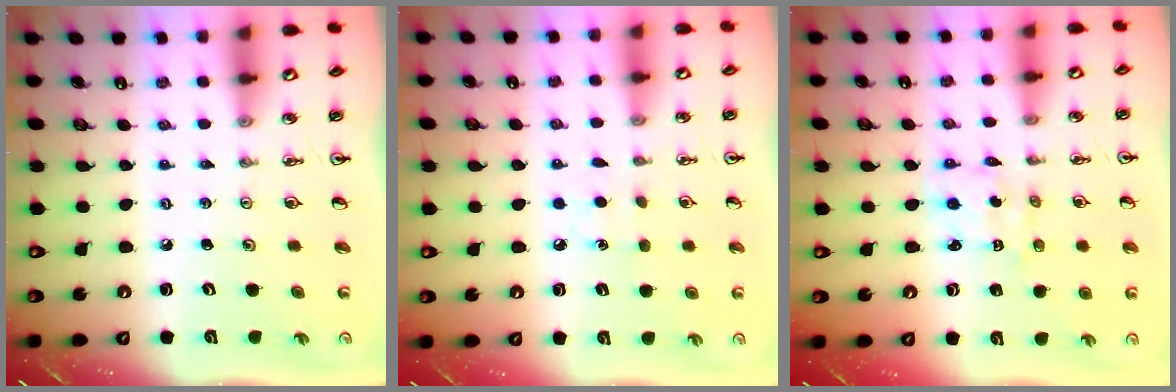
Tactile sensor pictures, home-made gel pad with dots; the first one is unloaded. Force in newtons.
{"total": 5.1, "press": 5.1, "slide": 0.5}
{"total": 2.3, "press": 2.3, "slide": 0.1}